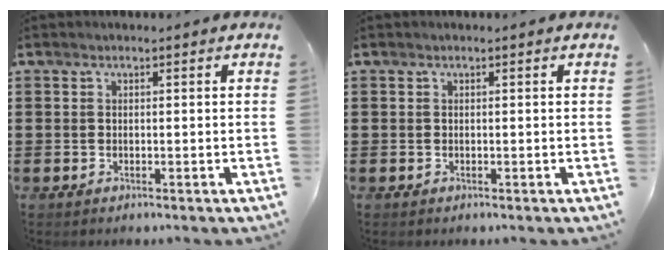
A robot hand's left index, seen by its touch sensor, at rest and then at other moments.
{"total": 0.0}